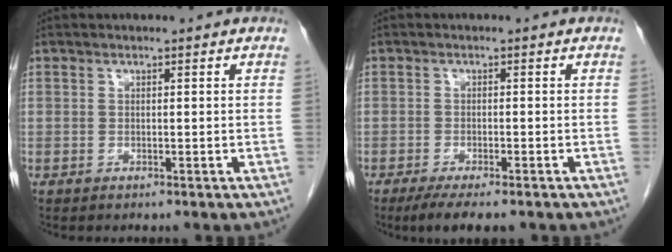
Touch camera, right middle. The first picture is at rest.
{"total": 6.2, "force": [-4.6, 1.3, 3.9], "torque": [-0.058, -0.013, -0.070]}